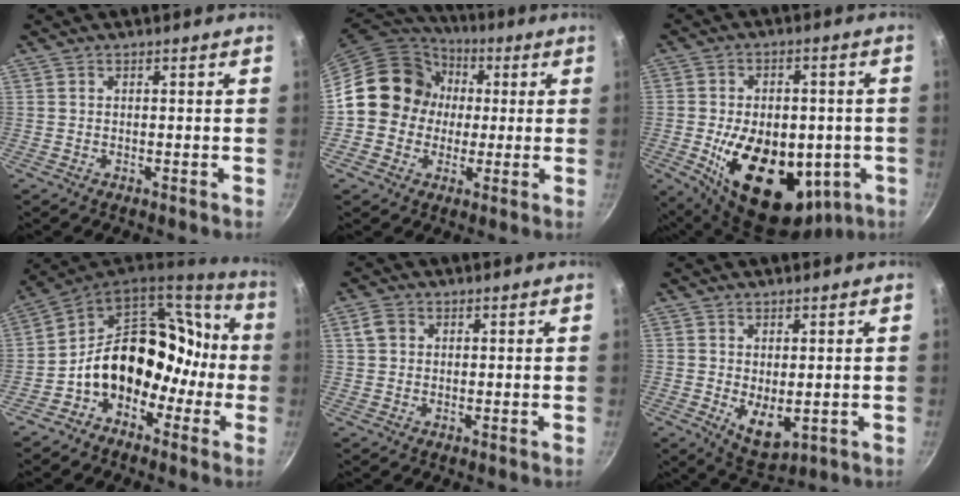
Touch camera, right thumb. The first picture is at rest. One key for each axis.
{"total": 14.5, "fx": 1.0, "fy": 13.0, "fz": 6.2, "tx": -0.068, "ty": 0.024, "tz": 0.002}
{"total": 22.8, "fx": -4.7, "fy": 14.2, "fz": 17.1, "tx": -0.246, "ty": -0.003, "tz": -0.051}
{"total": 18.7, "fx": -4.5, "fy": 14.7, "fz": 10.8, "tx": -0.103, "ty": 0.091, "tz": -0.077}
{"total": 3.0, "fx": 1.0, "fy": 2.4, "fz": 1.5, "tx": -0.022, "ty": 0.002, "tz": 0.014}
{"total": 6.3, "fx": 0.0, "fy": 3.5, "fz": 5.3, "tx": -0.069, "ty": -0.019, "tz": 0.014}